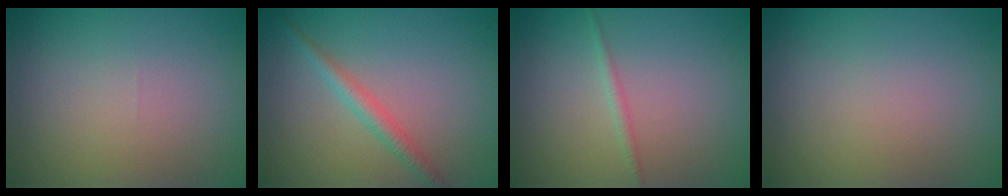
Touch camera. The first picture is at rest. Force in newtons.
{"total": 1.8, "press": 1.8, "slide": 0.0}
{"total": 0.9, "press": 0.9, "slide": 0.1}
{"total": 0.0}